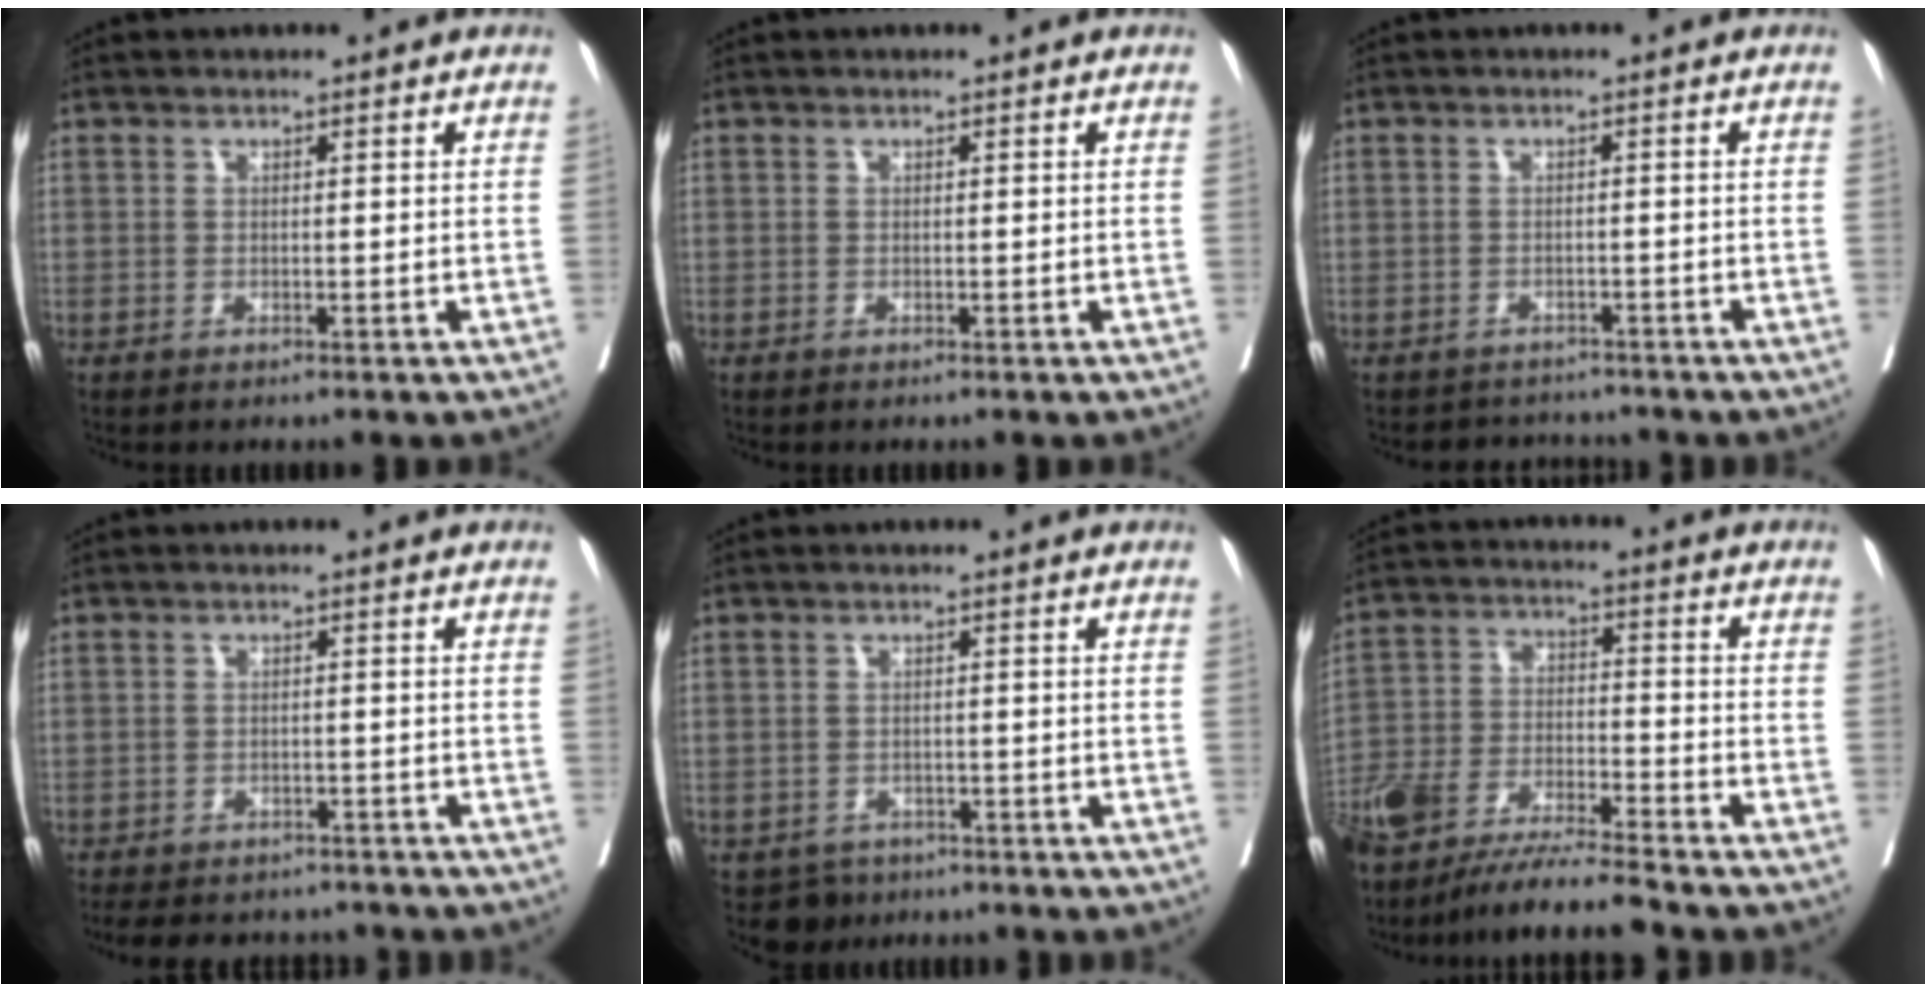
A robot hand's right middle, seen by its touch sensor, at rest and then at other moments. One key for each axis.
{"total": 0.0}
{"total": 3.5, "fx": -3.3, "fy": 1.0, "fz": -0.7, "tx": 0.013, "ty": 0.005, "tz": -0.050}
{"total": 10.9, "fx": -9.7, "fy": 3.9, "fz": 3.0, "tx": -0.055, "ty": 0.005, "tz": -0.121}
{"total": 3.4, "fx": -2.4, "fy": 2.4, "fz": 0.1, "tx": 0.002, "ty": 0.004, "tz": -0.036}
{"total": 14.1, "fx": -12.5, "fy": 0.9, "fz": 6.6, "tx": -0.124, "ty": -0.012, "tz": -0.228}